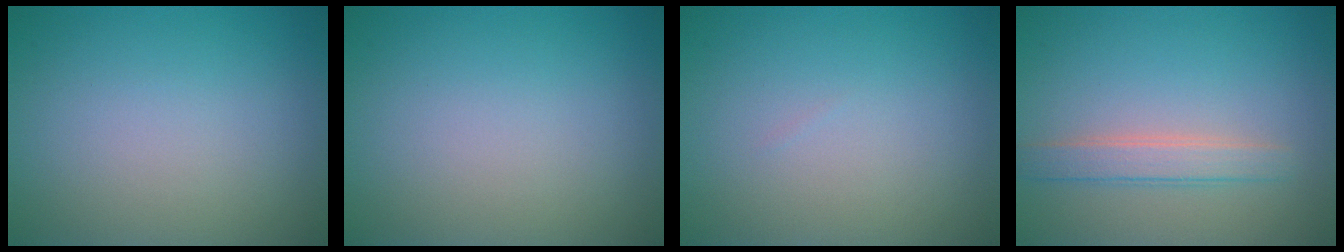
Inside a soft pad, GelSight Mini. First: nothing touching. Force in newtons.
{"total": 0.0}
{"total": 0.0}
{"total": 2.4, "press": 2.4, "slide": 0.2}